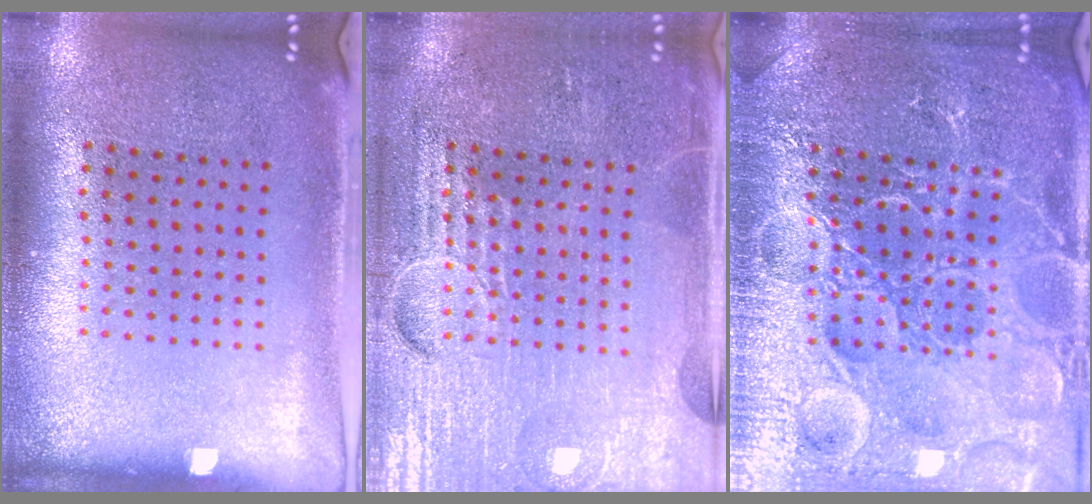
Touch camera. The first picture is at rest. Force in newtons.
{"total": 4.0, "press": 4.0, "slide": 0.5}
{"total": 7.5, "press": 7.5, "slide": 1.0}